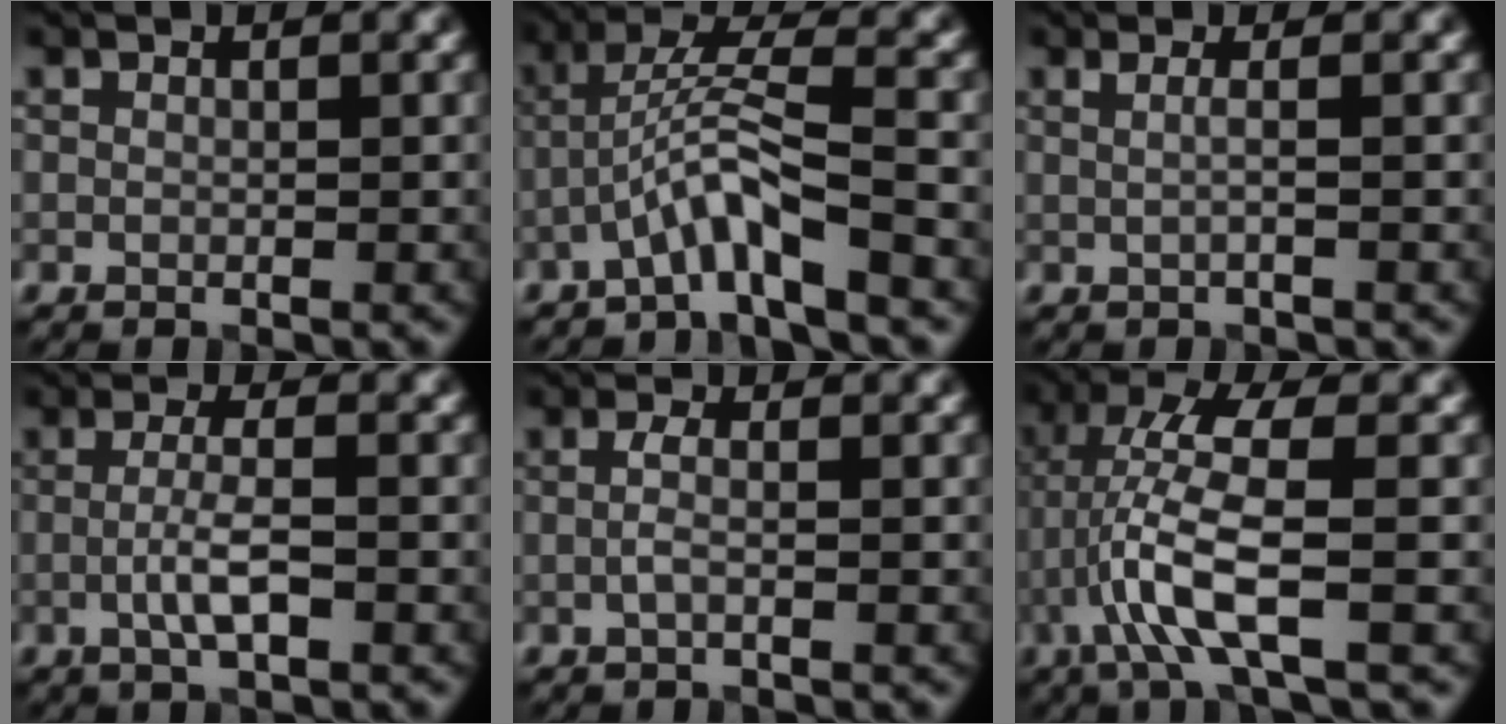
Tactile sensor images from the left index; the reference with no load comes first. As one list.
[{"total": 4.9, "force": [-2.8, 0.5, 4.0], "torque": [-0.077, 0.020, -0.058]}, {"total": 1.9, "force": [0.3, 0.8, 1.7], "torque": [-0.019, -0.003, -0.014]}, {"total": 3.0, "force": [-0.6, 0.6, 2.9], "torque": [-0.056, 0.001, -0.016]}, {"total": 1.5, "force": [-0.2, 0.4, 1.4], "torque": [-0.033, 0.002, -0.007]}, {"total": 6.9, "force": [-1.5, 1.1, 6.6], "torque": [-0.142, 0.016, -0.034]}]